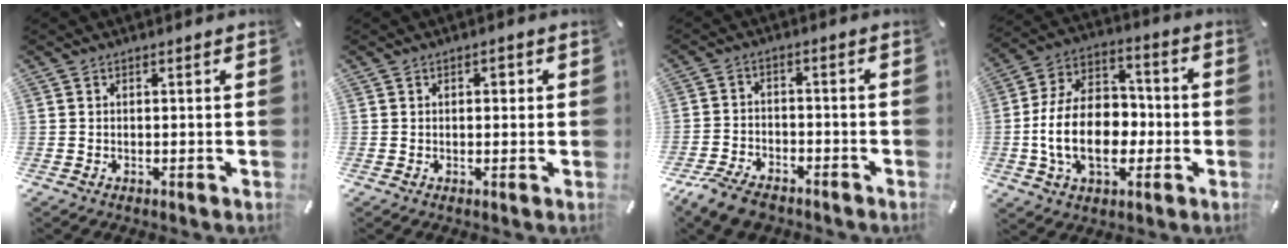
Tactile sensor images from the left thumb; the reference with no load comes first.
{"total": 1.8, "force": [0.2, 1.3, 1.2], "torque": [-0.018, 0.004, -0.001]}
{"total": 6.7, "force": [-5.3, 3.3, 2.5], "torque": [-0.058, 0.024, -0.104]}
{"total": 17.3, "force": [-3.5, 12.0, 12.0], "torque": [-0.249, 0.013, -0.067]}